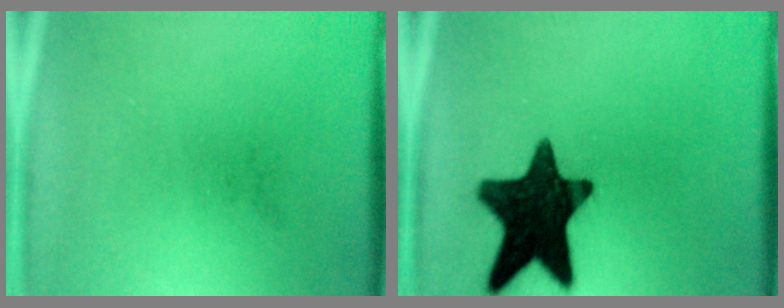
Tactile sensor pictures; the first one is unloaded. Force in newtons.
{"total": 17.0}